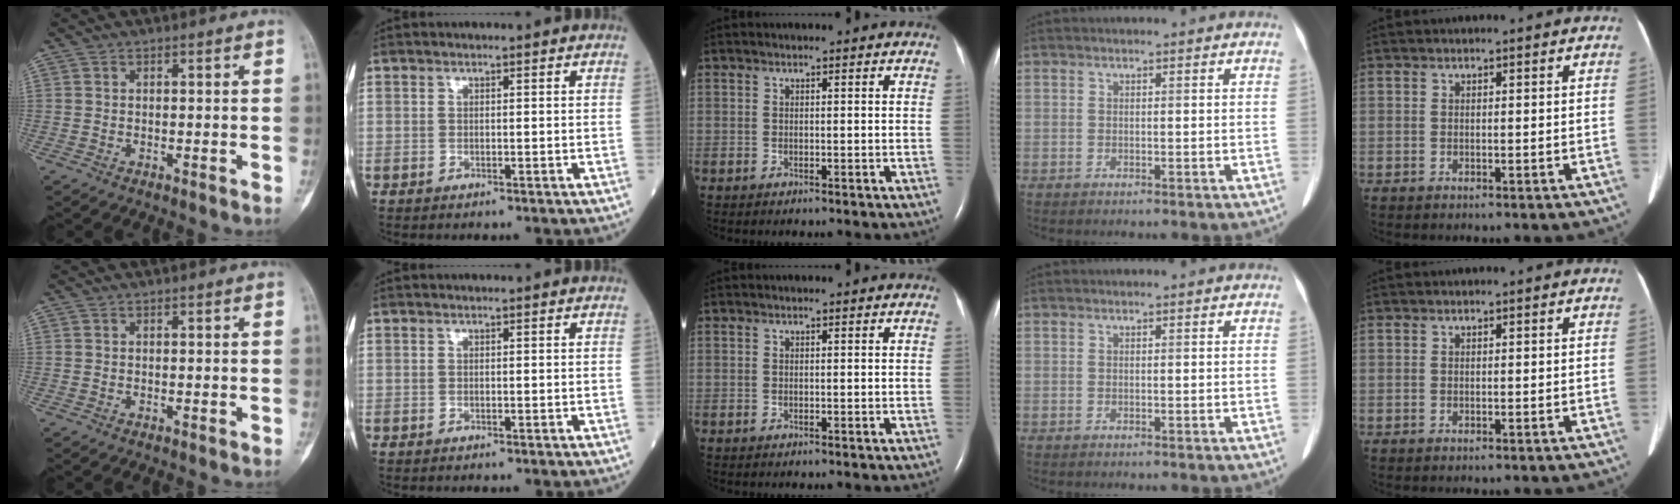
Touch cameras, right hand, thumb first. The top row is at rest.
{}